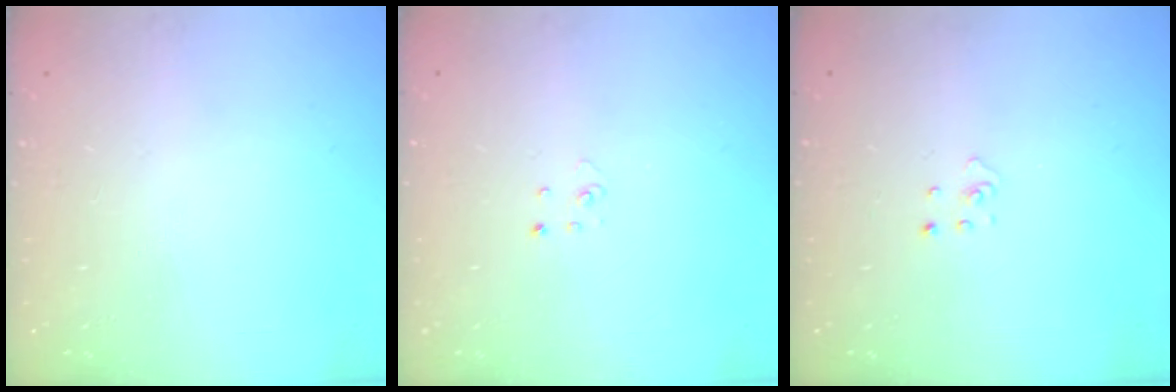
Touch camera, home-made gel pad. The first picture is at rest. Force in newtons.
{"total": 1.9, "press": 1.9, "slide": 0.2}
{"total": 1.9, "press": 1.9, "slide": 0.1}